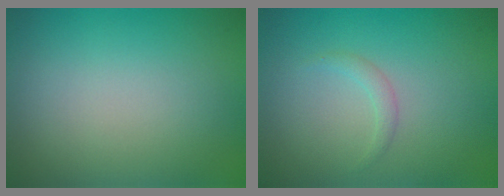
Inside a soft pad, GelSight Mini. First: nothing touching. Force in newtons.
{"total": 0.9, "press": 0.9, "slide": 0.1}